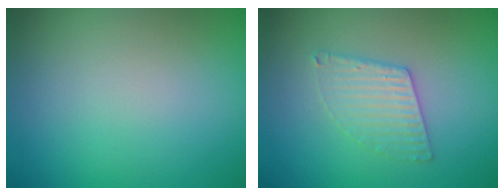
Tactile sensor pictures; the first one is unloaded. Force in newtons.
{"total": 2.8, "press": 2.8, "slide": 0.3}